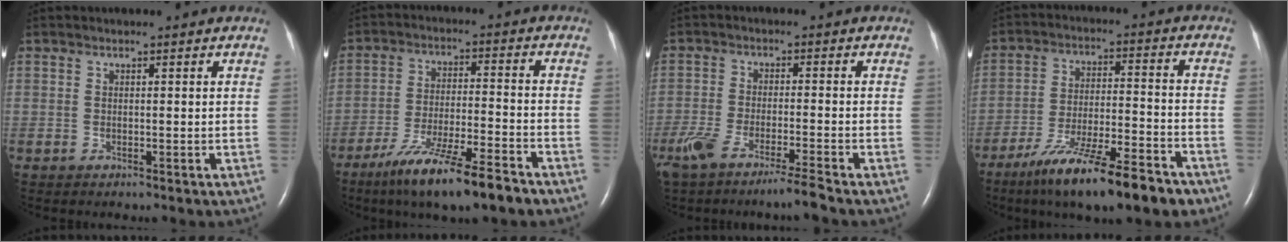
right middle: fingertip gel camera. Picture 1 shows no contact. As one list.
[{"total": 13.0, "force": [-9.4, 0.9, 9.0], "torque": [-0.163, -0.035, -0.162]}, {"total": 7.5, "force": [-5.7, -0.1, 4.8], "torque": [-0.092, -0.016, -0.106]}, {"total": 16.0, "force": [-11.6, 2.2, 10.9], "torque": [-0.171, -0.023, -0.194]}]